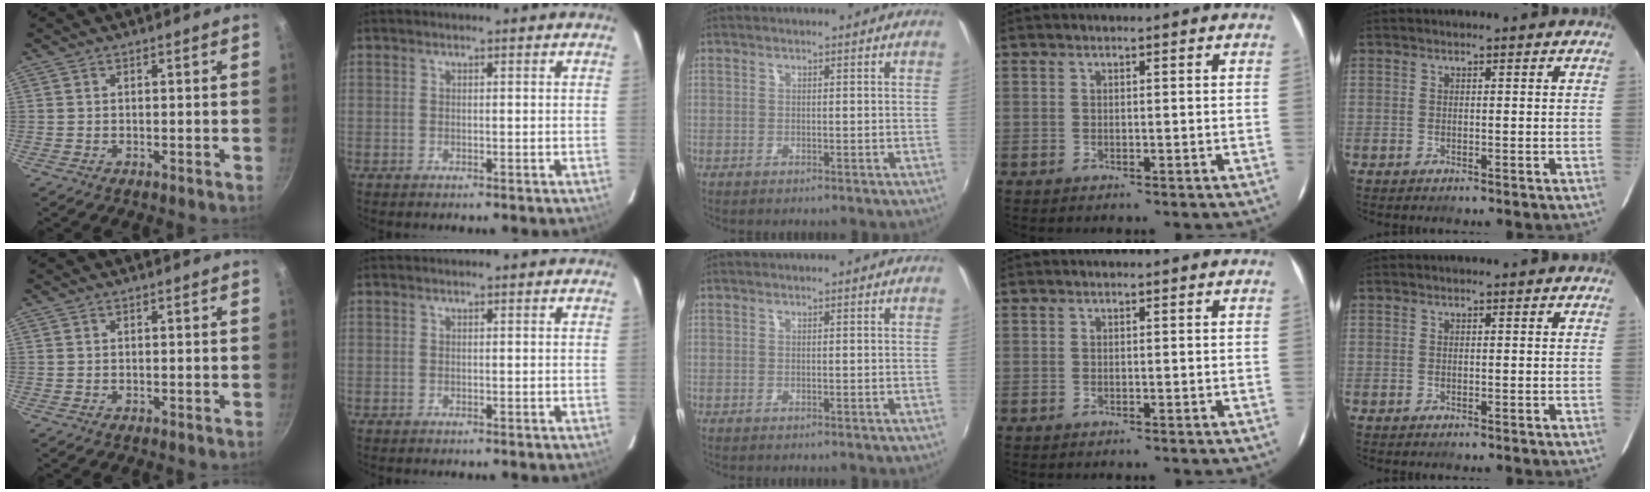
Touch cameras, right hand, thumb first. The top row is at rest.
{}